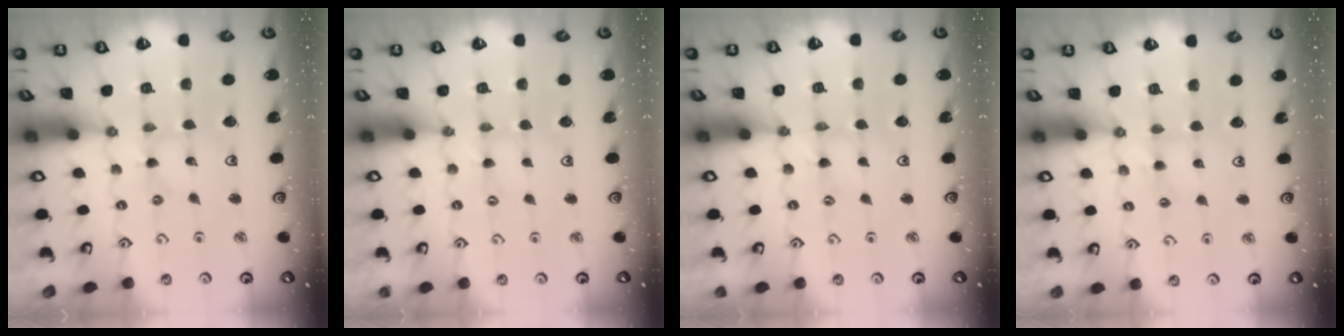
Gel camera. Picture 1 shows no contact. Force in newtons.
{"total": 0.6, "press": 0.5, "slide": 0.2}
{"total": 0.0}
{"total": 2.7, "press": 2.7, "slide": 0.5}